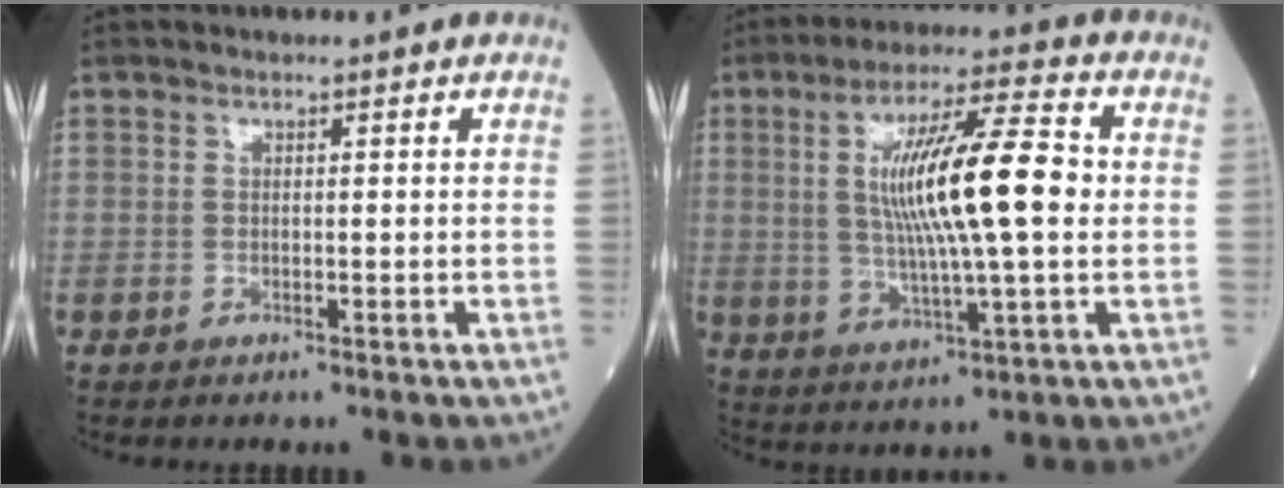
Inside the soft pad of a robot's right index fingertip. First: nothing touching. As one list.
[{"total": 14.9, "force": [1.4, 1.4, 14.8], "torque": [-0.268, 0.010, 0.022]}]